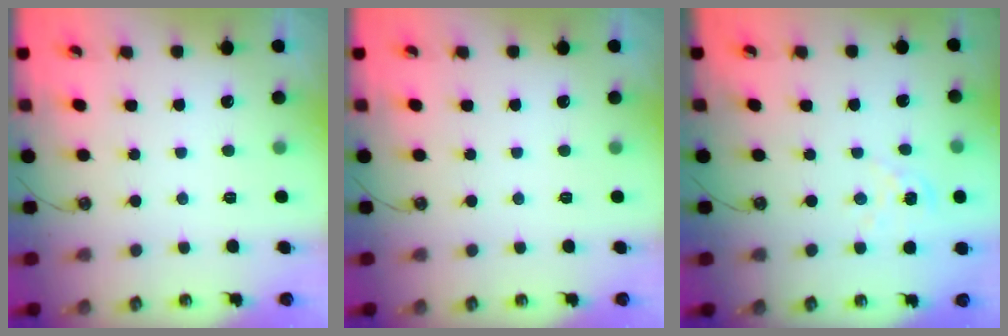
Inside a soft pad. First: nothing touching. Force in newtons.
{"total": 0.0}
{"total": 2.1, "press": 2.1, "slide": 0.2}